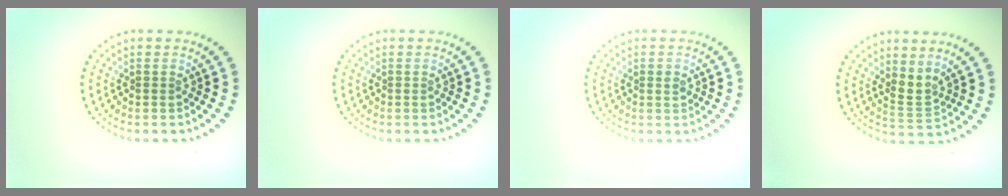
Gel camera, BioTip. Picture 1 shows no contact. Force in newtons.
{"total": 0.0}
{"total": 0.9, "press": 0.9, "slide": 0.1}
{"total": 2.0, "press": 1.4, "slide": 1.4}